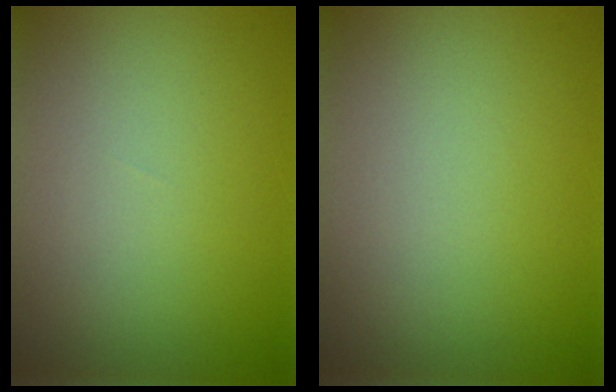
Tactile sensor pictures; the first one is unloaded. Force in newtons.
{"total": 0.0}